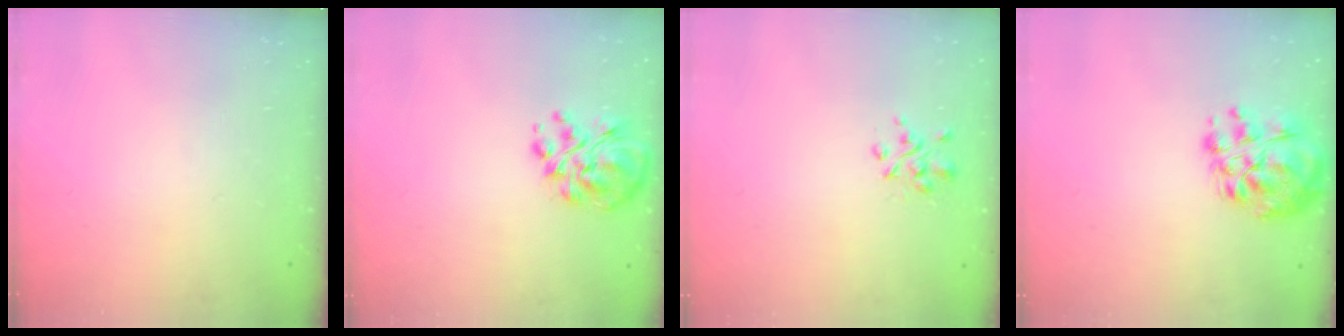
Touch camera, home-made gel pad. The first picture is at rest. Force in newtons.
{"total": 10.1, "press": 9.6, "slide": 3.2}
{"total": 2.9, "press": 2.6, "slide": 1.2}
{"total": 12.2, "press": 11.9, "slide": 2.6}